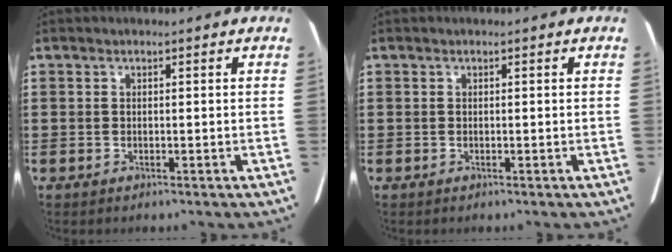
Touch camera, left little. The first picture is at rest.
{"total": 0.0}